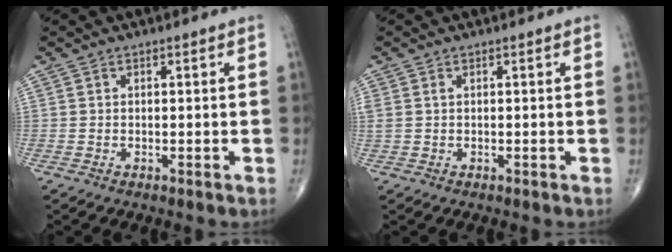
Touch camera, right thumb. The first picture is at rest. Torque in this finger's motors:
{"motor_torque": [-0.03, 0.08, 0.25, 0.14, 0.02]}